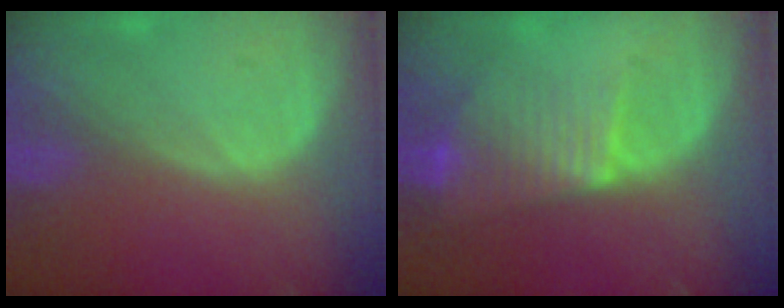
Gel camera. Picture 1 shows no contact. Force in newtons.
{"total": 7.3, "press": 6.4, "slide": 3.4}